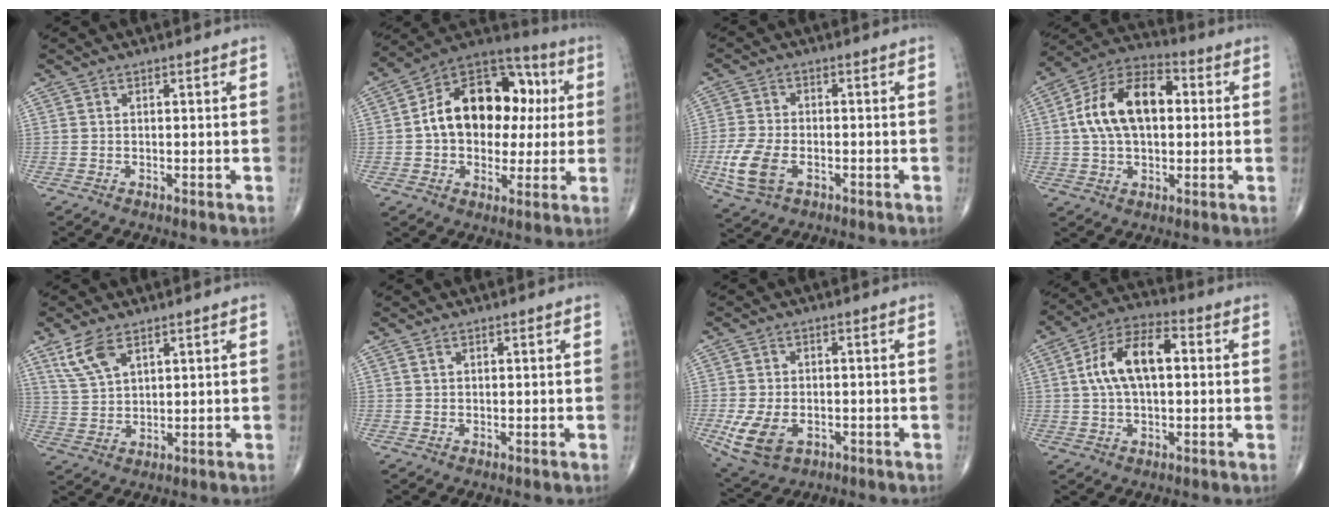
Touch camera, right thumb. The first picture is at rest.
{"total": 20.5, "force": [2.1, 14.0, 14.8], "torque": [-0.182, 0.031, 0.028]}
{"total": 8.6, "force": [-2.8, 5.2, 6.3], "torque": [-0.141, 0.006, -0.050]}
{"total": 16.1, "force": [2.1, 9.5, 12.8], "torque": [-0.216, 0.030, 0.028]}
{"total": 6.7, "force": [4.1, 3.0, 4.4], "torque": [-0.087, -0.011, 0.090]}
{"total": 0.6, "force": [0.4, 0.3, 0.3], "torque": [-0.003, 0.002, 0.009]}
{"total": 9.0, "force": [-2.8, 5.8, 6.2], "torque": [-0.124, 0.002, -0.037]}
{"total": 12.4, "force": [1.7, 6.3, 10.5], "torque": [-0.192, 0.027, 0.024]}